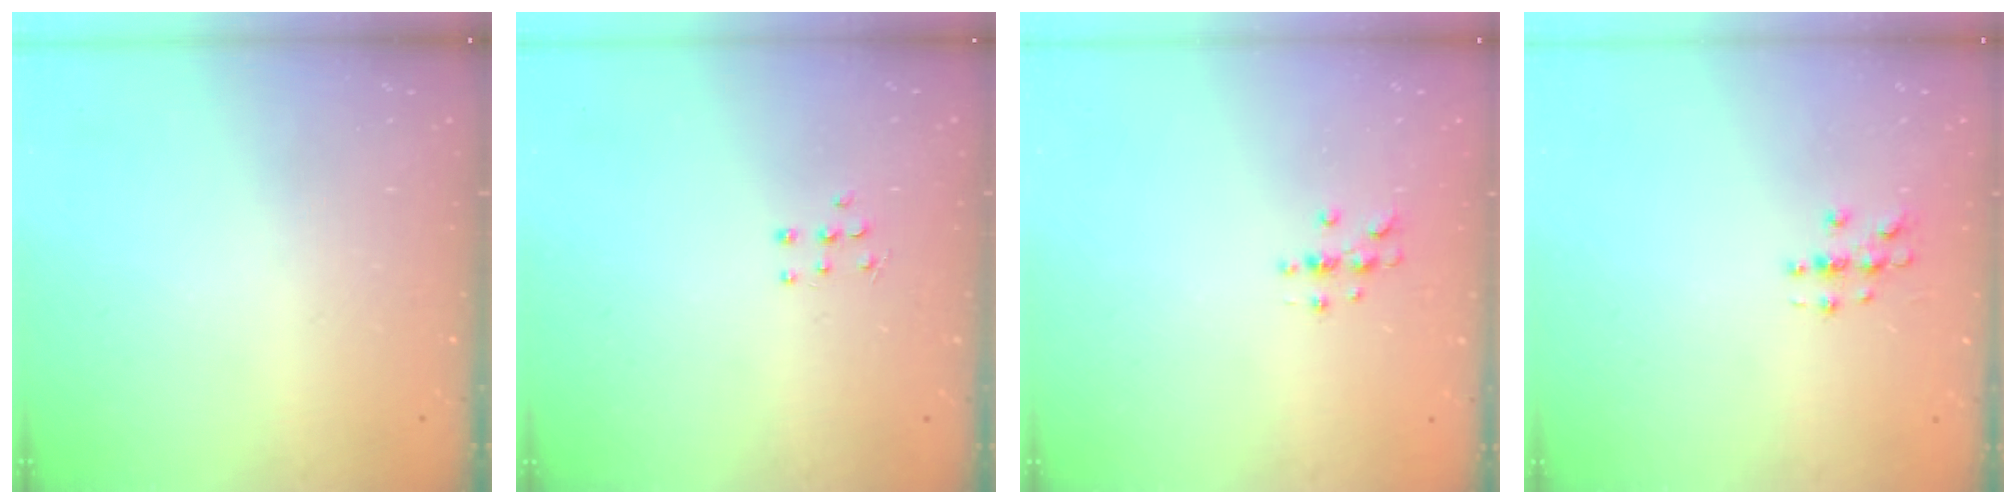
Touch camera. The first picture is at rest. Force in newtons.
{"total": 5.0, "press": 4.9, "slide": 0.5}
{"total": 3.3, "press": 3.3, "slide": 0.4}
{"total": 3.1, "press": 3.1, "slide": 0.3}